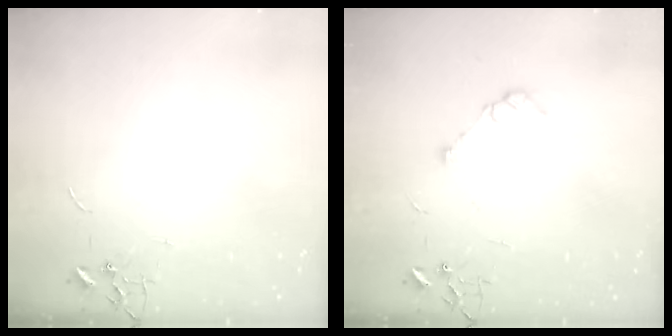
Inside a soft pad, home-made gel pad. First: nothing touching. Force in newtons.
{"total": 5.6, "press": 5.6, "slide": 0.8}